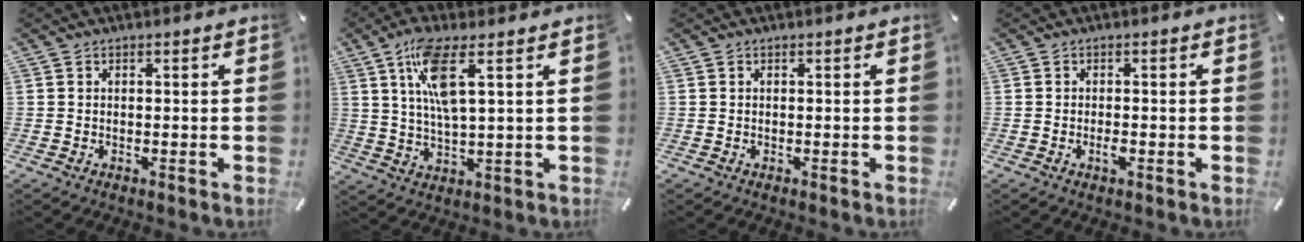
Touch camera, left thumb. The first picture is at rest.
{"total": 10.1, "force": [4.0, 2.4, 8.9], "torque": [-0.178, -0.002, 0.067]}
{"total": 0.0}
{"total": 1.9, "force": [-0.8, 0.7, 1.6], "torque": [-0.028, 0.002, -0.014]}